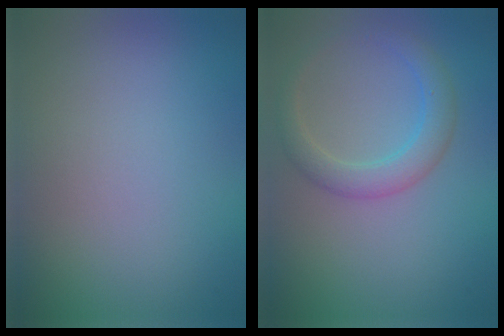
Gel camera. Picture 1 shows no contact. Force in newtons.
{"total": 3.2, "press": 3.1, "slide": 0.3}